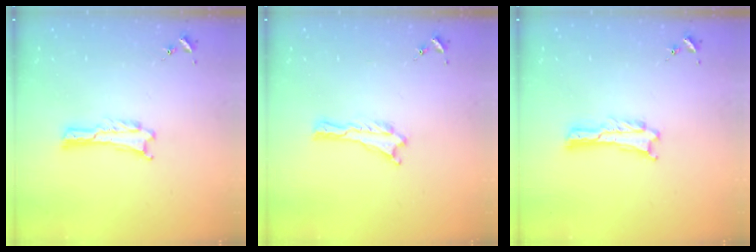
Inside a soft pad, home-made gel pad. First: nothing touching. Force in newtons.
{"total": 0.0}
{"total": 0.0}